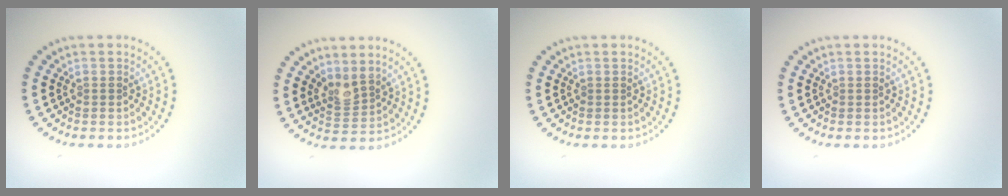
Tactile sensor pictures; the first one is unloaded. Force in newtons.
{"total": 2.0, "press": 1.6, "slide": 1.3}
{"total": 0.0}
{"total": 0.0}